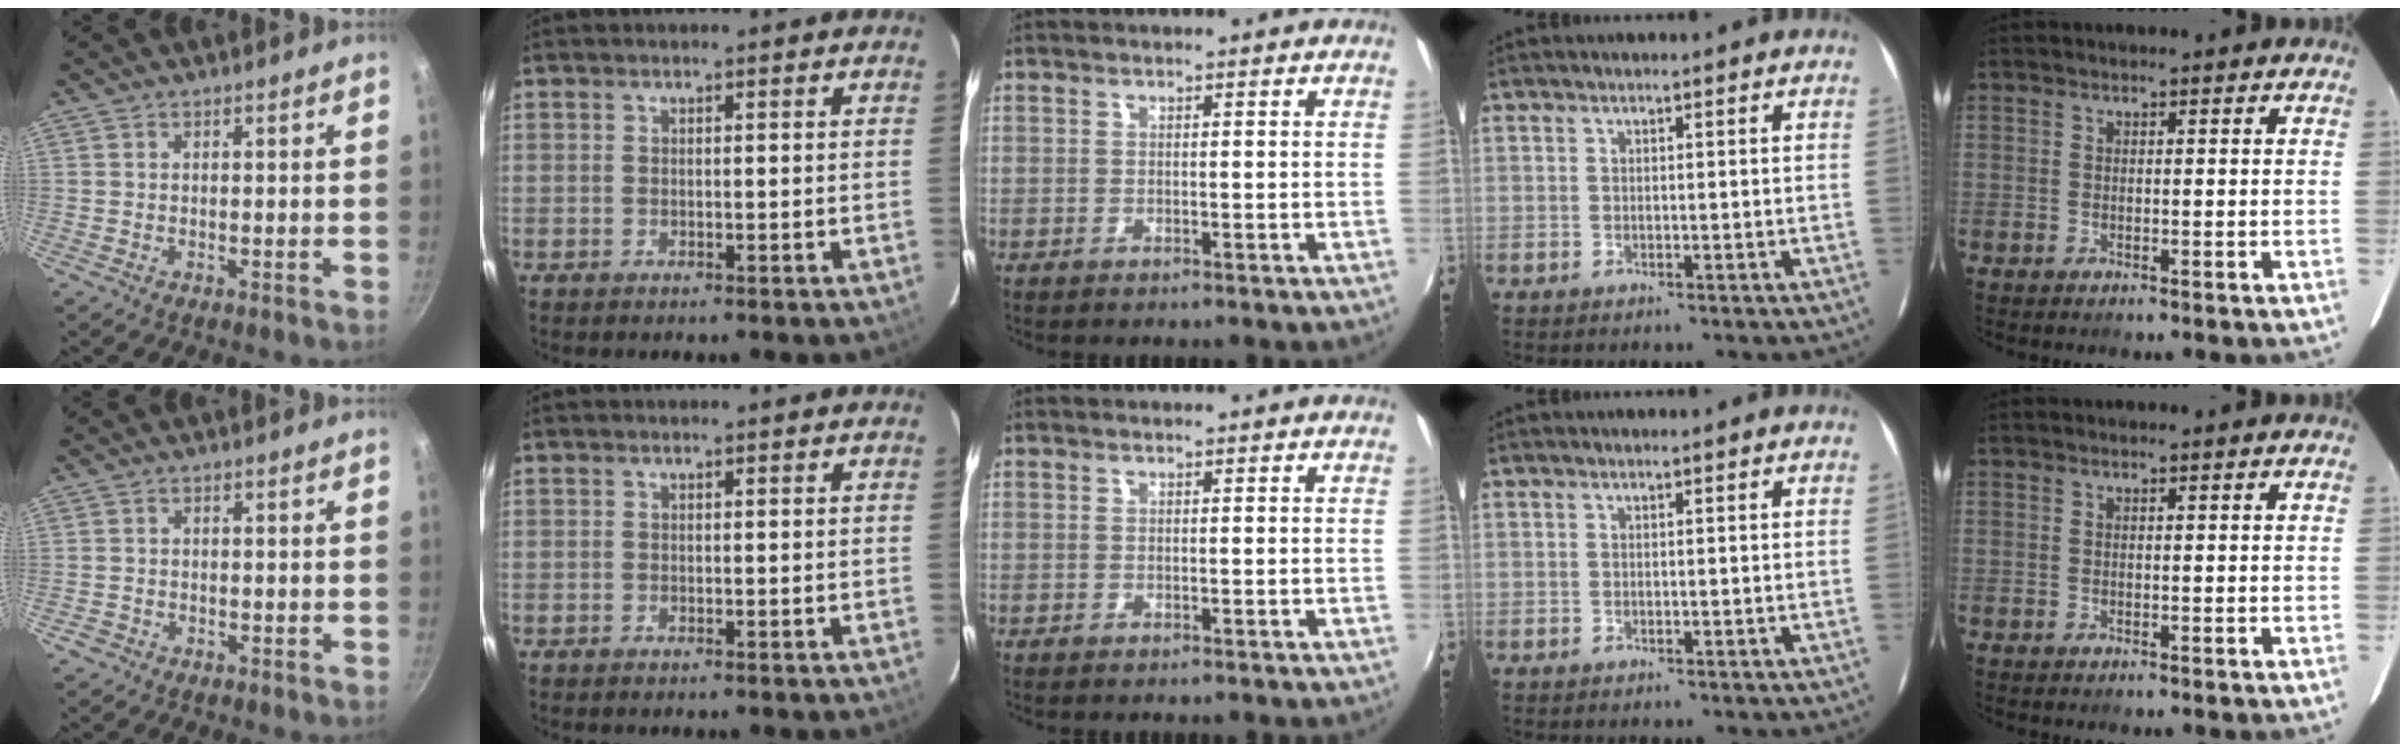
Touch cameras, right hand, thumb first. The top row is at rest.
{"thumb": {"total": 1.5, "force": [-0.9, 1.2, 0.3], "torque": [-0.007, 0.005, -0.012]}}